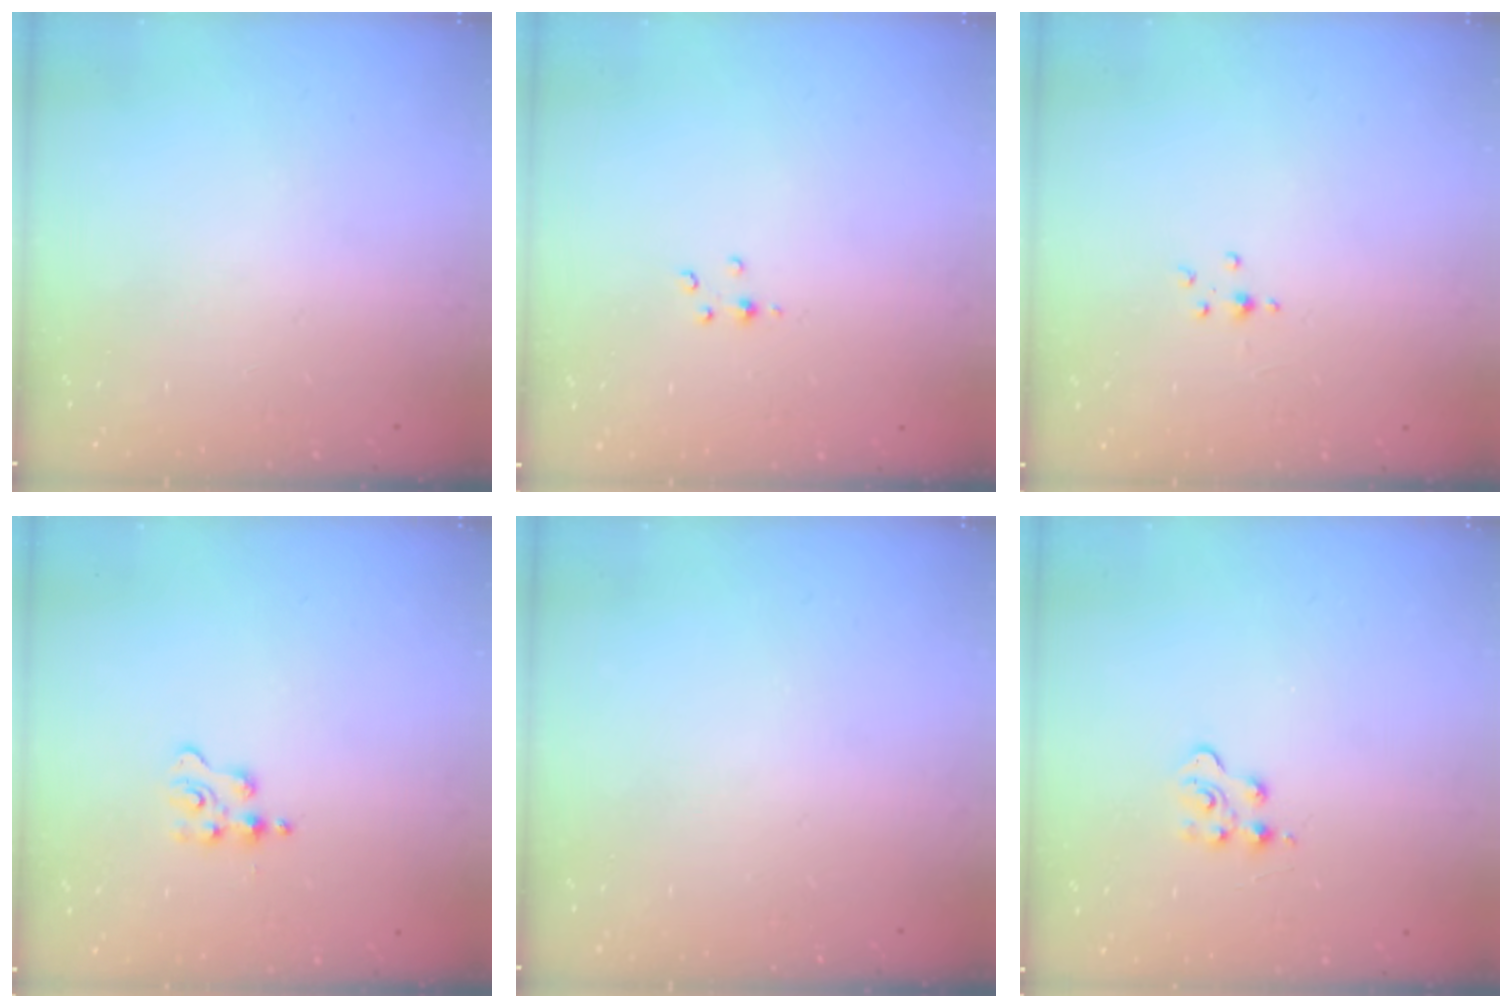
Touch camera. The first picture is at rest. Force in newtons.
{"total": 2.0, "press": 2.0, "slide": 0.3}
{"total": 2.0, "press": 2.0, "slide": 0.3}
{"total": 2.2, "press": 2.2, "slide": 0.4}
{"total": 0.0}
{"total": 4.1, "press": 4.1, "slide": 0.4}